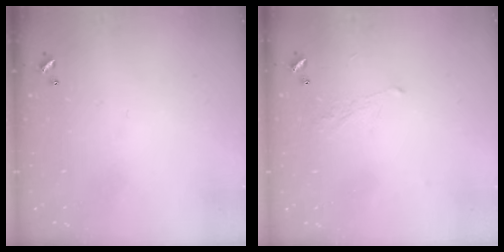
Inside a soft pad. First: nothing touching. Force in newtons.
{"total": 1.7, "press": 1.6, "slide": 0.6}